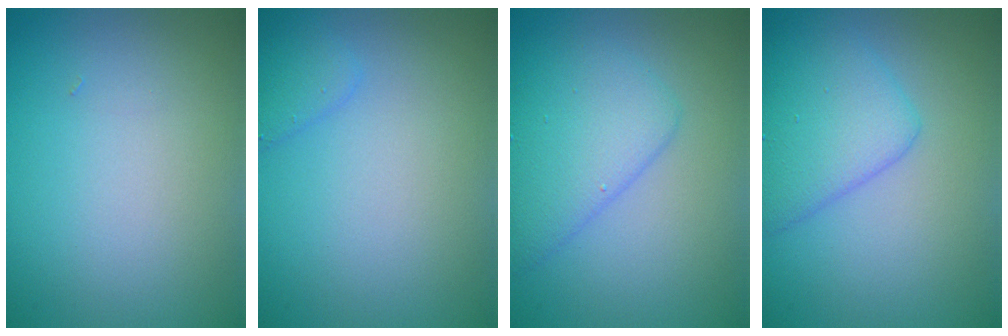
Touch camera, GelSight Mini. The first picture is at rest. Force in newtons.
{"total": 1.5, "press": 1.5, "slide": 0.1}
{"total": 4.6, "press": 4.6, "slide": 0.1}
{"total": 4.8, "press": 4.8, "slide": 0.1}